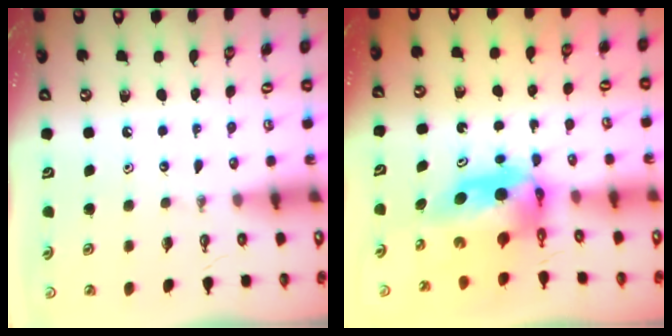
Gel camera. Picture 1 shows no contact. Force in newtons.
{"total": 6.4, "press": 6.4, "slide": 0.5}